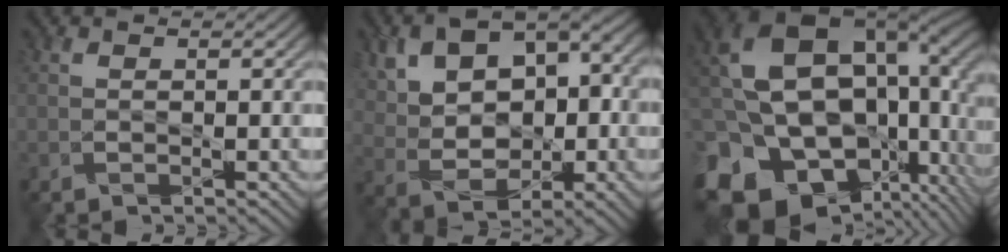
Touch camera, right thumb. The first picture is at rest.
{"total": 11.3, "force": [2.2, 7.3, 8.4], "torque": [-0.156, 0.004, 0.036]}
{"total": 20.2, "force": [-2.4, 14.4, 14.0], "torque": [-0.306, -0.068, -0.002]}